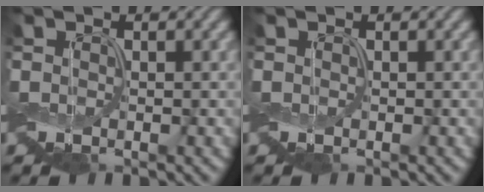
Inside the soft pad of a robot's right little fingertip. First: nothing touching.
{"total": 0.0}